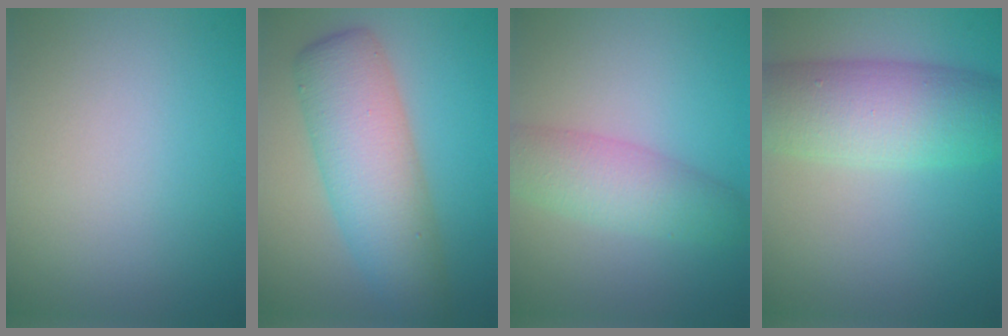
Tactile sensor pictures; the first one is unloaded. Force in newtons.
{"total": 7.6, "press": 7.6, "slide": 0.2}
{"total": 4.6, "press": 4.6, "slide": 0.1}
{"total": 8.4, "press": 8.4, "slide": 0.2}